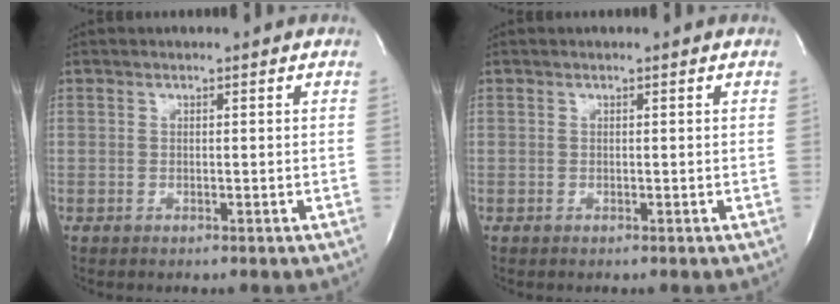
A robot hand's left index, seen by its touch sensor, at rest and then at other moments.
{"total": 0.0}